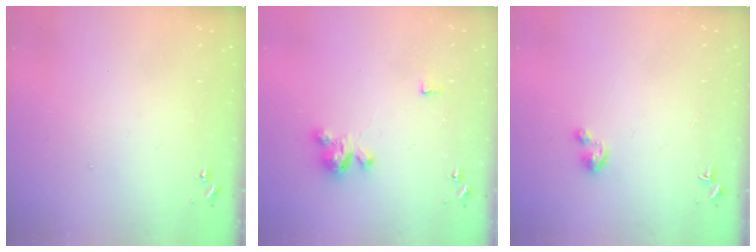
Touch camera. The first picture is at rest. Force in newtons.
{"total": 6.7, "press": 6.7, "slide": 0.4}
{"total": 2.8, "press": 2.8, "slide": 0.2}